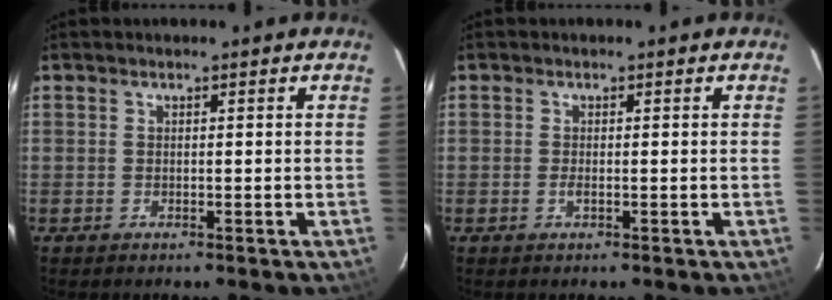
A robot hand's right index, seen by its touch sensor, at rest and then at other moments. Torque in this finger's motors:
{"motor_torque": [-0.05, 0.04, 0.00, 0.00]}